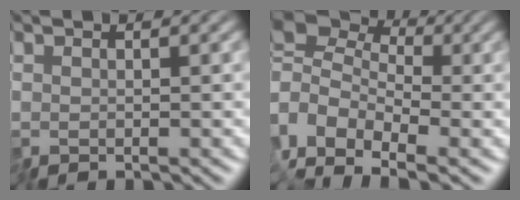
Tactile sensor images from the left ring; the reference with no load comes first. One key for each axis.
{"total": 3.8, "fx": -0.8, "fy": 2.6, "fz": 2.7, "tx": -0.055, "ty": 0.005, "tz": -0.040}